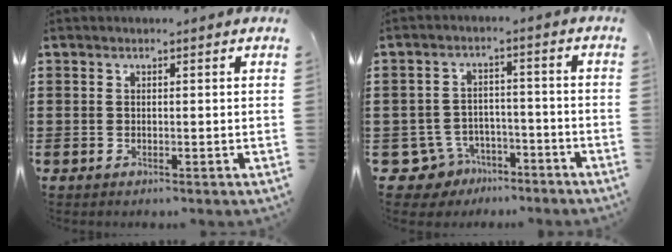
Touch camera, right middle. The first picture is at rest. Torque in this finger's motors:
{"motor_torque": [-0.30, 0.05, -0.01, -0.03]}